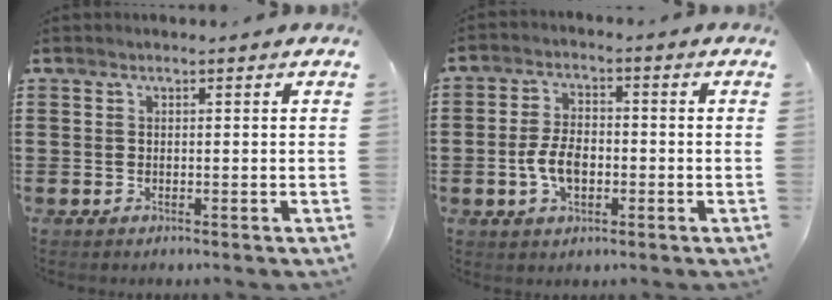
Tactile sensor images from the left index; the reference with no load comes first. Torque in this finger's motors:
{"motor_torque": [0.76, 0.59, 0.60, 0.14]}